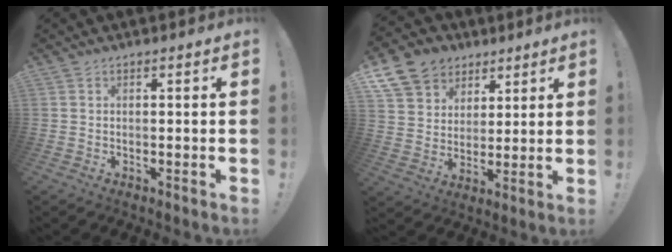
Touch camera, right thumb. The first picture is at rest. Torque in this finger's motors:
{"motor_torque": [0.06, 0.06, 0.23, 0.21, 0.10]}